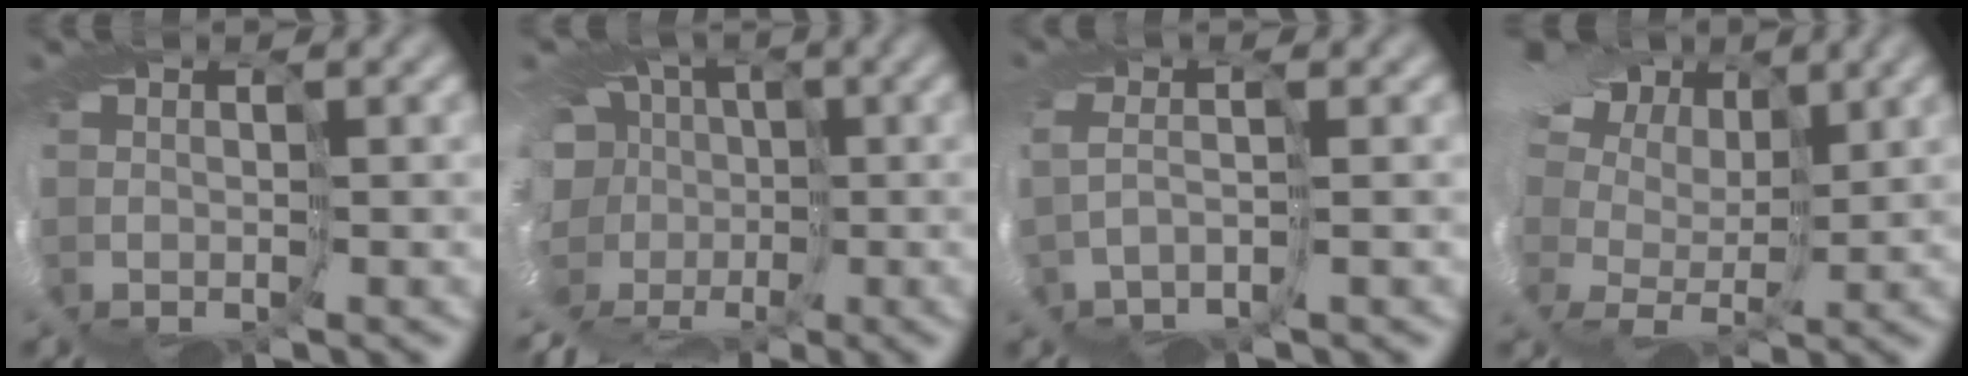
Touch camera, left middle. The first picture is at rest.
{"total": 8.0, "force": [-2.6, 6.6, 3.7], "torque": [-0.093, 0.010, -0.046]}
{"total": 1.4, "force": [-0.4, -0.1, 1.3], "torque": [-0.037, 0.000, -0.017]}
{"total": 15.5, "force": [8.4, 9.2, 9.2], "torque": [-0.208, 0.060, 0.105]}